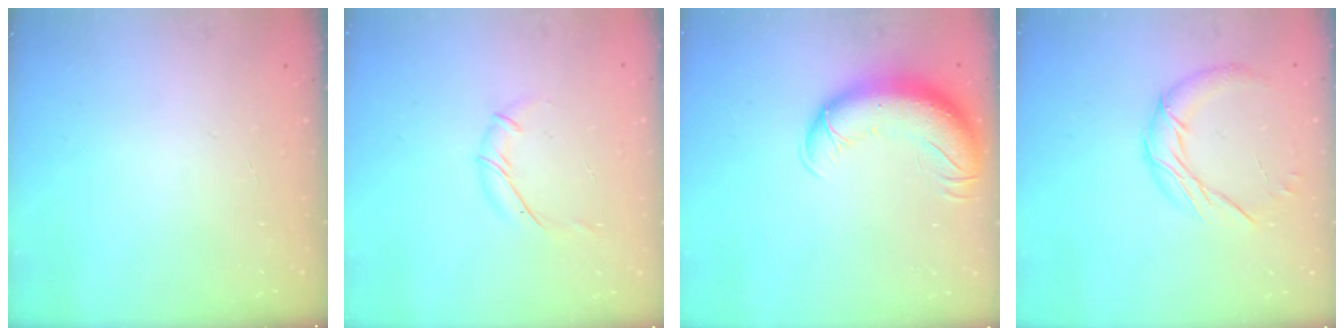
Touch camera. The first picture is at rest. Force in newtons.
{"total": 5.8, "press": 5.7, "slide": 1.0}
{"total": 13.6, "press": 13.1, "slide": 3.4}
{"total": 11.0, "press": 10.9, "slide": 0.6}